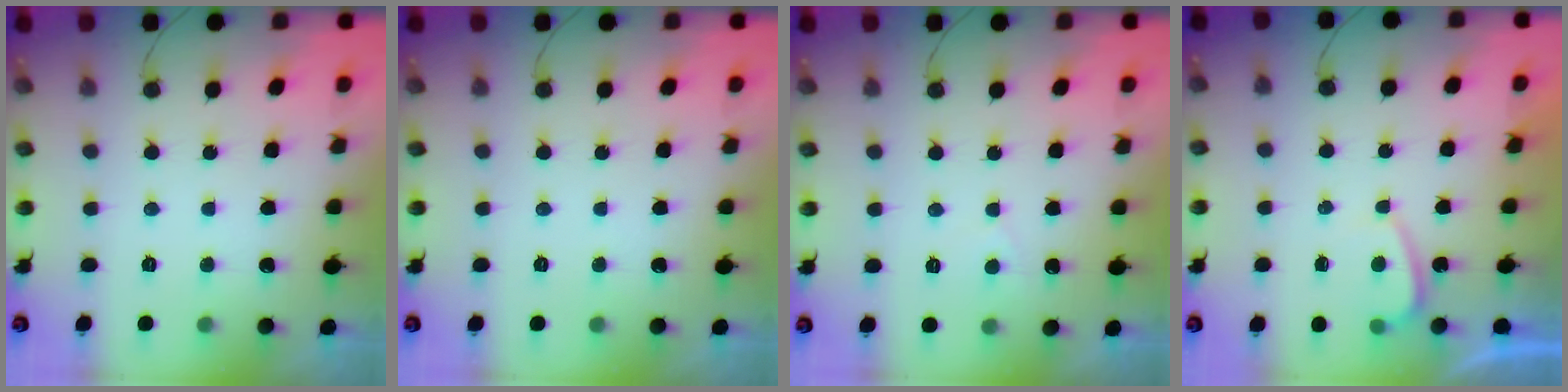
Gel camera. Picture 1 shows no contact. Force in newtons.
{"total": 0.0}
{"total": 1.6, "press": 1.6, "slide": 0.2}
{"total": 1.1, "press": 1.0, "slide": 0.5}